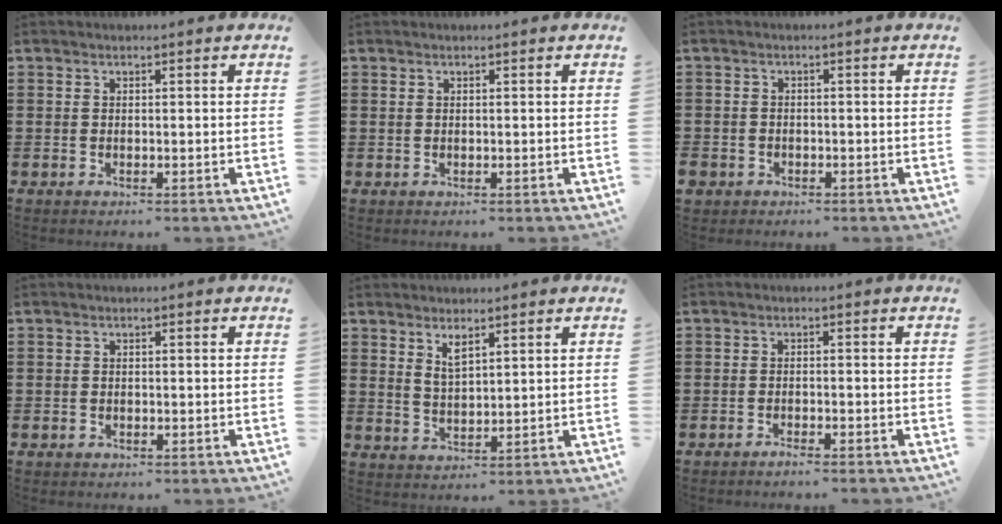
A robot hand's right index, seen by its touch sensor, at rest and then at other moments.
{"total": 0.0}
{"total": 1.7, "force": [-1.4, 0.9, 0.1], "torque": [-0.005, 0.000, -0.032]}
{"total": 0.6, "force": [-0.5, 0.2, 0.1], "torque": [-0.002, 0.001, -0.011]}
{"total": 2.8, "force": [2.0, 1.0, 1.7], "torque": [-0.037, 0.003, 0.037]}
{"total": 1.3, "force": [-1.3, -0.1, 0.4], "torque": [-0.008, 0.000, -0.024]}